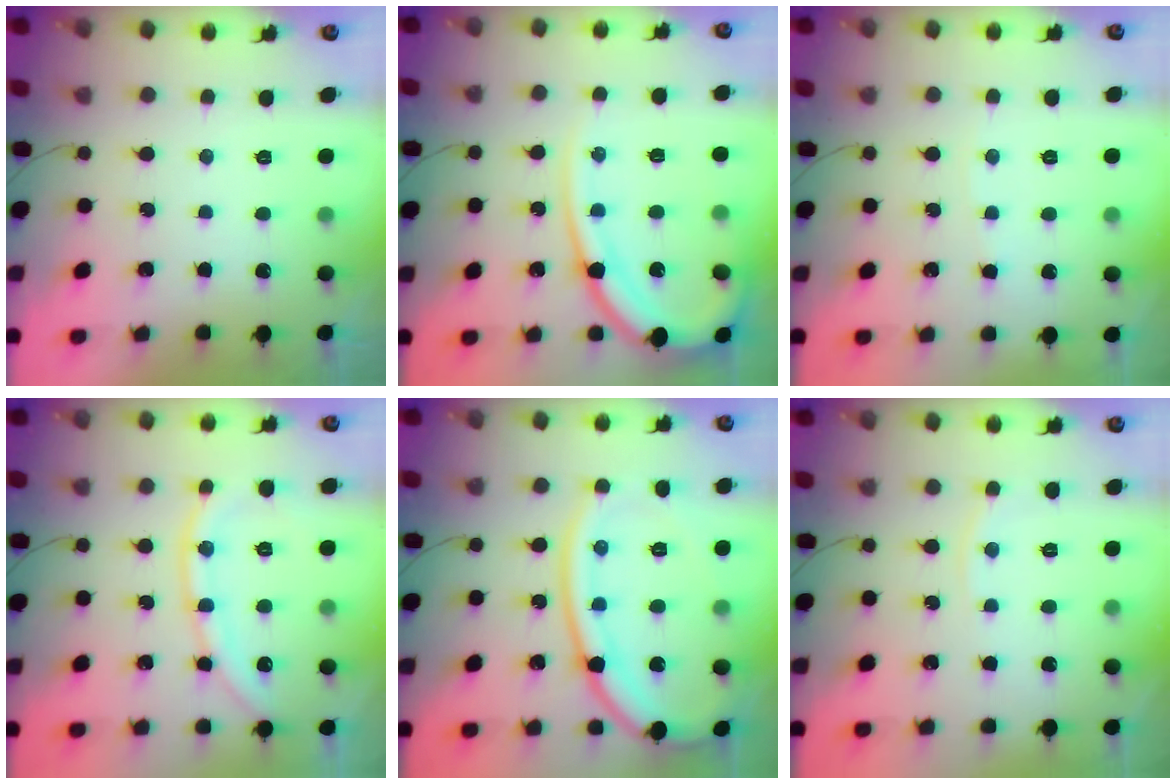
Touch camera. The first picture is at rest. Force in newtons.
{"total": 16.8, "press": 16.7, "slide": 1.7}
{"total": 1.0, "press": 0.9, "slide": 0.2}
{"total": 10.4, "press": 10.3, "slide": 1.4}
{"total": 19.9, "press": 19.8, "slide": 2.3}
{"total": 2.9, "press": 2.8, "slide": 0.4}